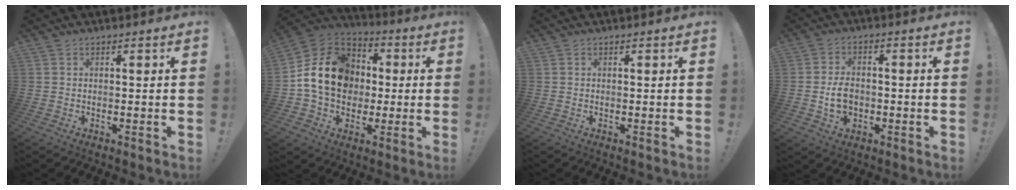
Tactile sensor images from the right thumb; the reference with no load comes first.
{"total": 17.2, "force": [1.3, 13.9, 10.1], "torque": [-0.153, 0.018, 0.035]}
{"total": 0.0}
{"total": 7.2, "force": [-1.5, 5.3, 4.6], "torque": [-0.061, 0.005, -0.028]}